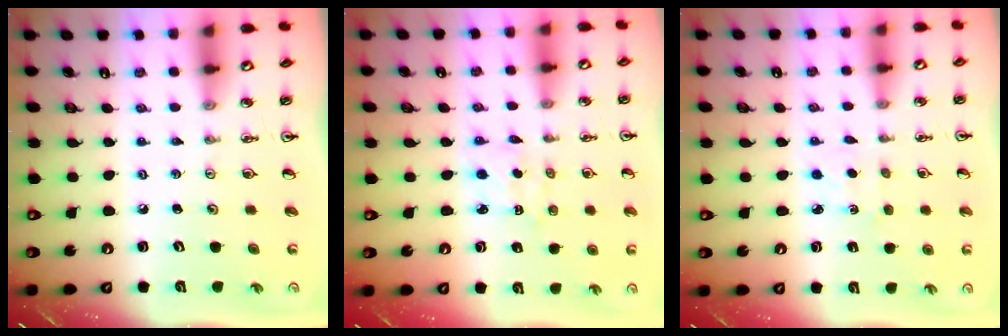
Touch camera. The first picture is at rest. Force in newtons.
{"total": 2.0, "press": 1.9, "slide": 0.6}
{"total": 2.2, "press": 2.2, "slide": 0.3}